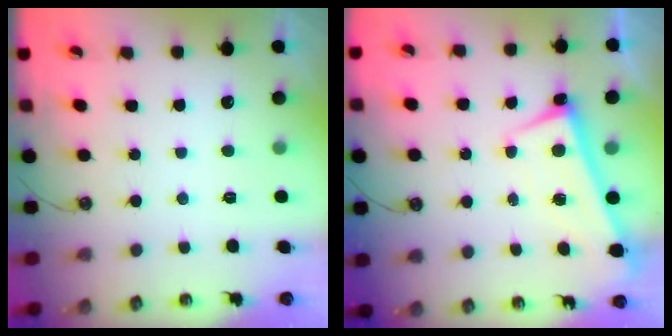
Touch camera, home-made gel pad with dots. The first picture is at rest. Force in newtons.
{"total": 0.8, "press": 0.6, "slide": 0.5}